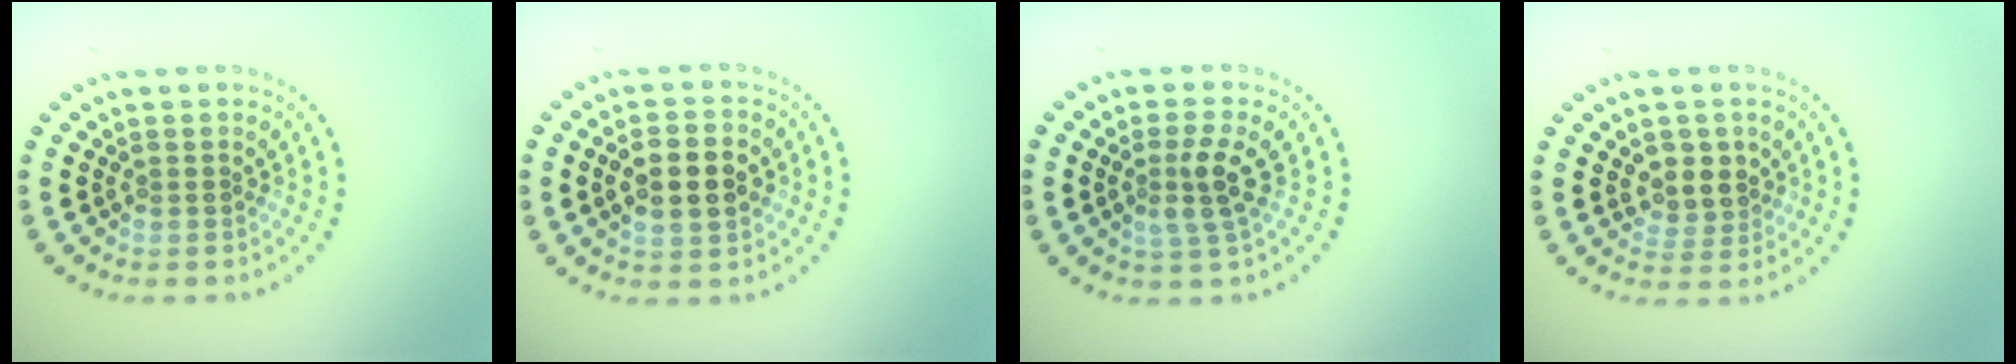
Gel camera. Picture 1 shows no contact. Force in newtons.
{"total": 4.7, "press": 4.7, "slide": 0.3}
{"total": 2.7, "press": 2.4, "slide": 1.3}
{"total": 2.7, "press": 2.4, "slide": 1.1}